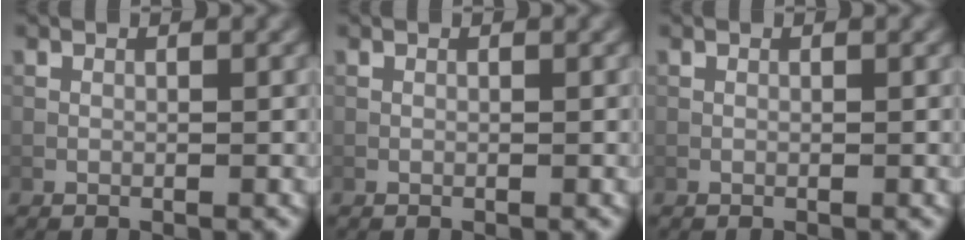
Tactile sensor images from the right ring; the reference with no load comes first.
{"total": 0.0}
{"total": 0.0}